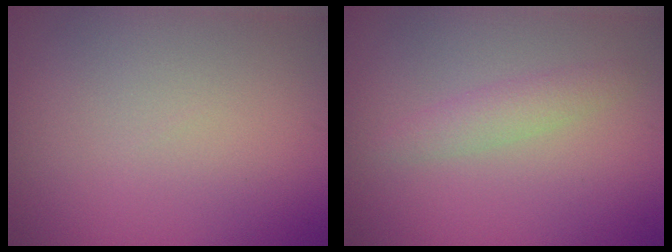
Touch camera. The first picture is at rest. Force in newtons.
{"total": 1.7, "press": 1.7, "slide": 0.1}